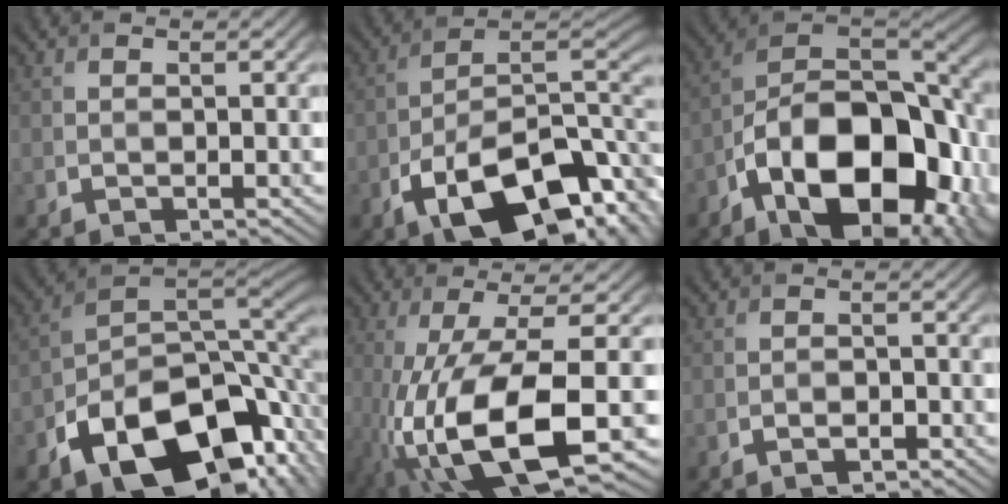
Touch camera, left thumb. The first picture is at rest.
{"total": 17.1, "force": [-8.2, 9.1, 11.9], "torque": [-0.192, -0.034, -0.124]}
{"total": 18.3, "force": [-7.9, 10.3, 13.0], "torque": [-0.212, -0.024, -0.135]}
{"total": 16.7, "force": [-7.5, 10.4, 10.6], "torque": [-0.180, -0.033, -0.117]}
{"total": 13.3, "force": [-4.4, 3.8, 12.0], "torque": [-0.240, -0.019, -0.069]}
{"total": 1.3, "force": [-1.0, 0.6, 0.5], "torque": [-0.007, 0.000, -0.018]}